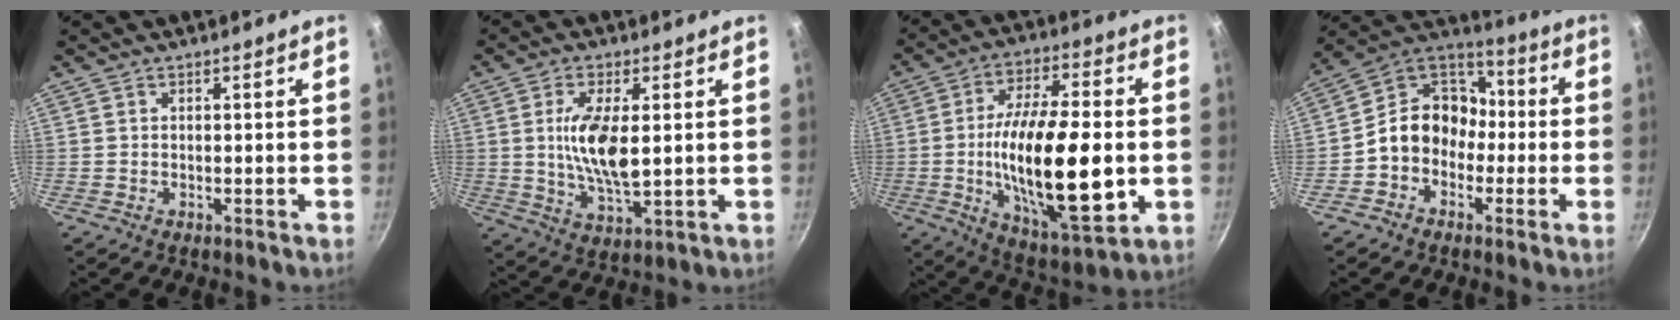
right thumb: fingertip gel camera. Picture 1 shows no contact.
{"total": 10.9, "force": [1.3, 4.3, 9.9], "torque": [-0.187, -0.011, 0.027]}
{"total": 24.4, "force": [-2.6, 9.1, 22.5], "torque": [-0.379, -0.002, -0.041]}
{"total": 12.5, "force": [-2.4, 10.3, 6.6], "torque": [-0.064, 0.054, -0.067]}